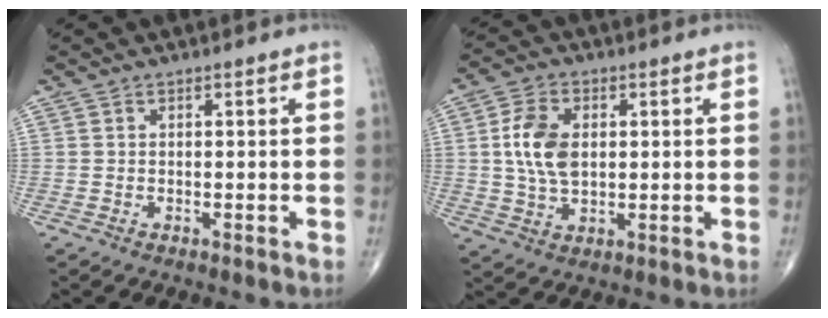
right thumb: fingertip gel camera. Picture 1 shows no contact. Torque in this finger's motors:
{"motor_torque": [0.79, 0.57, 0.98, 0.19, 0.33]}